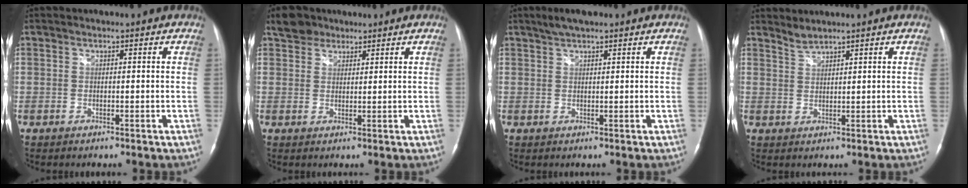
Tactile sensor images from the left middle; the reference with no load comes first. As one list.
[{"total": 3.8, "force": [2.9, 2.3, 0.6], "torque": [-0.017, 0.013, 0.053]}, {"total": 3.1, "force": [2.4, 0.5, 1.8], "torque": [-0.041, 0.010, 0.048]}, {"total": 3.4, "force": [3.0, -1.2, 0.9], "torque": [-0.030, -0.004, 0.072]}]